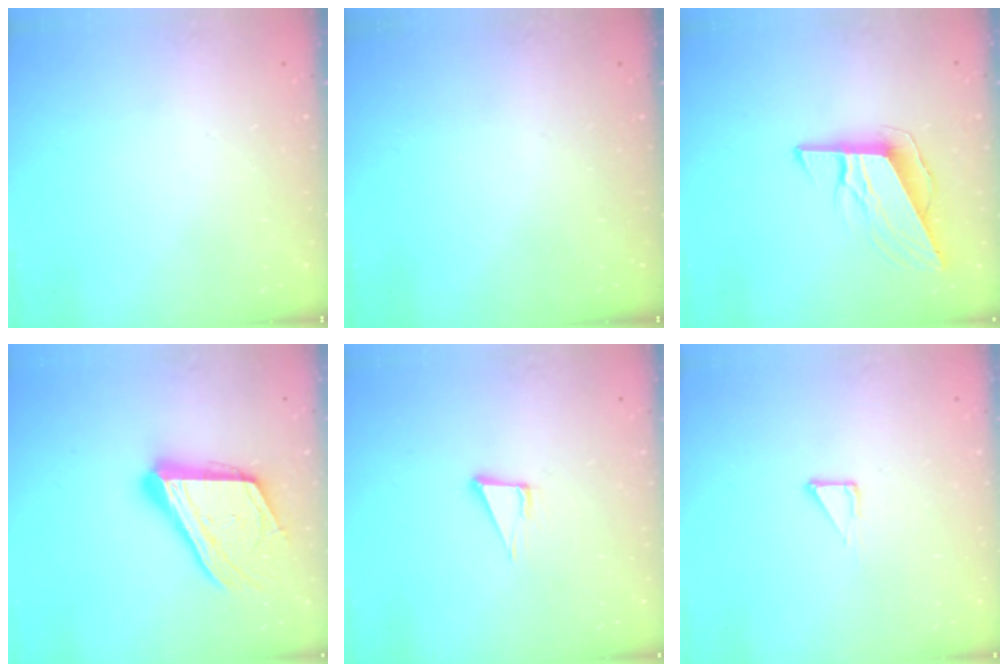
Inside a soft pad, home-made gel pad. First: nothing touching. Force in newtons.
{"total": 0.0}
{"total": 10.7, "press": 10.2, "slide": 3.3}
{"total": 21.0, "press": 20.8, "slide": 2.7}
{"total": 5.4, "press": 4.4, "slide": 3.1}
{"total": 3.6, "press": 3.6, "slide": 0.2}